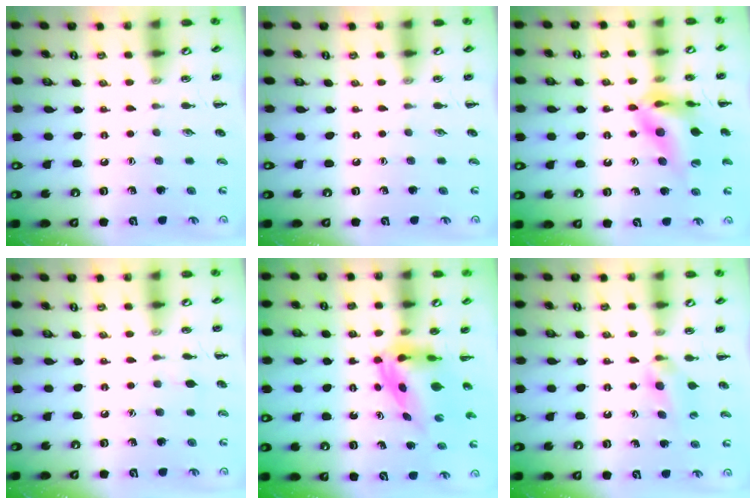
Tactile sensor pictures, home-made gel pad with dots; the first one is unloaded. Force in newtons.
{"total": 0.0}
{"total": 13.4, "press": 12.8, "slide": 4.0}
{"total": 3.9, "press": 3.6, "slide": 1.4}
{"total": 3.7, "press": 3.6, "slide": 1.0}
{"total": 4.7, "press": 4.4, "slide": 1.6}